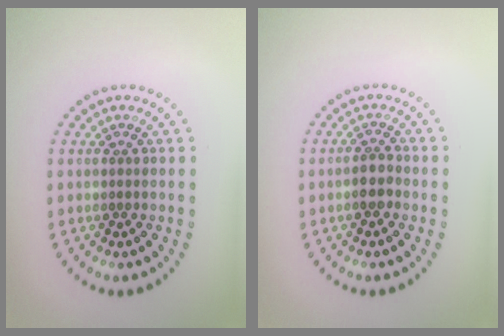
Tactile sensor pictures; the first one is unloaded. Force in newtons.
{"total": 1.9, "press": 1.8, "slide": 0.8}